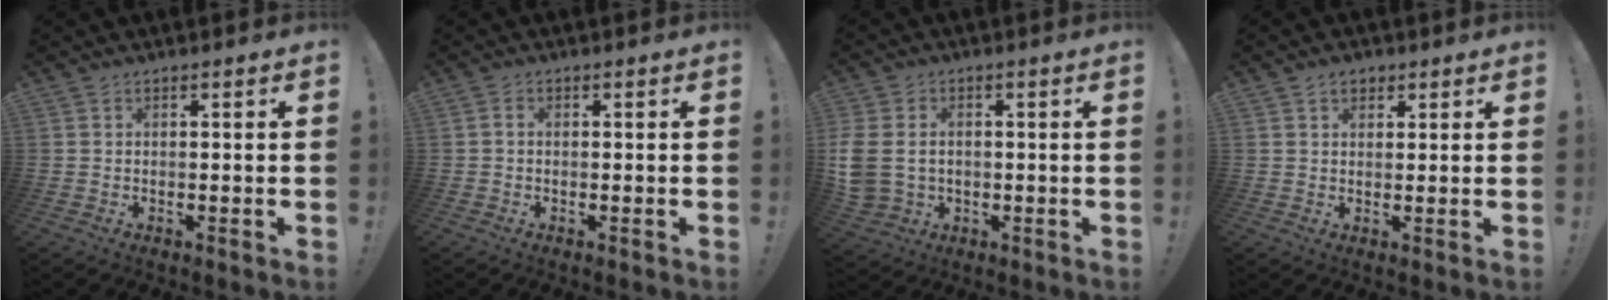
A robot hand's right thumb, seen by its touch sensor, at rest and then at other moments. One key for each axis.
{"total": 0.7, "fx": -0.4, "fy": 0.4, "fz": 0.4, "tx": -0.010, "ty": 0.003, "tz": -0.007}
{"total": 9.8, "fx": 0.6, "fy": 8.1, "fz": 5.6, "tx": -0.112, "ty": -0.006, "tz": 0.014}
{"total": 3.5, "fx": 2.0, "fy": 2.4, "fz": 1.6, "tx": -0.016, "ty": -0.007, "tz": 0.034}